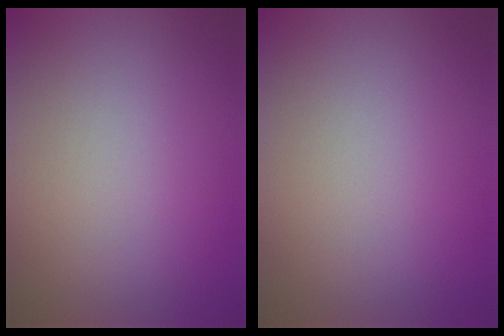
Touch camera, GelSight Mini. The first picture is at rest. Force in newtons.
{"total": 0.0}